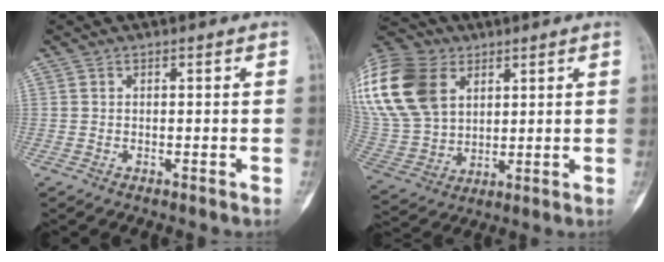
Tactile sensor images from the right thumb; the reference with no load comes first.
{"total": 24.8, "force": [9.0, 17.5, 15.1], "torque": [-0.350, 0.018, 0.179]}